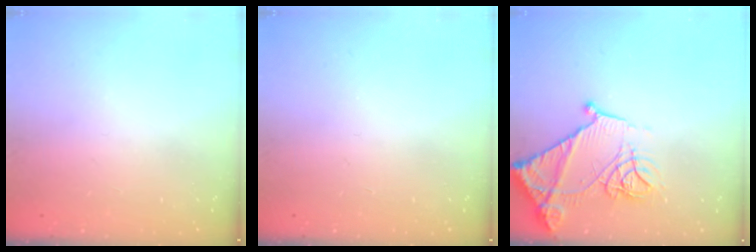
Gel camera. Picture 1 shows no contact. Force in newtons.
{"total": 0.0}
{"total": 17.4, "press": 17.4, "slide": 1.3}